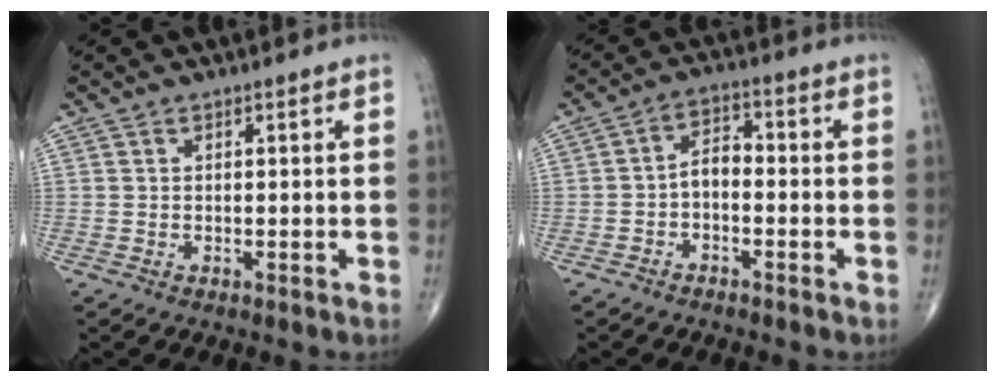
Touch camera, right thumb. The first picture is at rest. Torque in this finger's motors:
{"motor_torque": [0.46, 0.49, 0.55, -0.22, -0.05]}